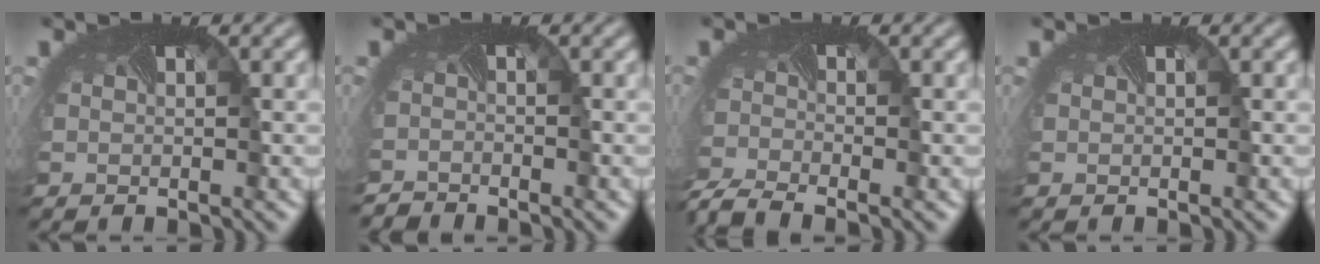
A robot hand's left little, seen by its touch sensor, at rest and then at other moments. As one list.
[{"total": 2.0, "force": [-1.9, -0.4, -0.7], "torque": [0.001, -0.017, -0.041]}, {"total": 4.3, "force": [-3.9, 0.7, 1.5], "torque": [-0.042, -0.028, -0.082]}, {"total": 0.0}]